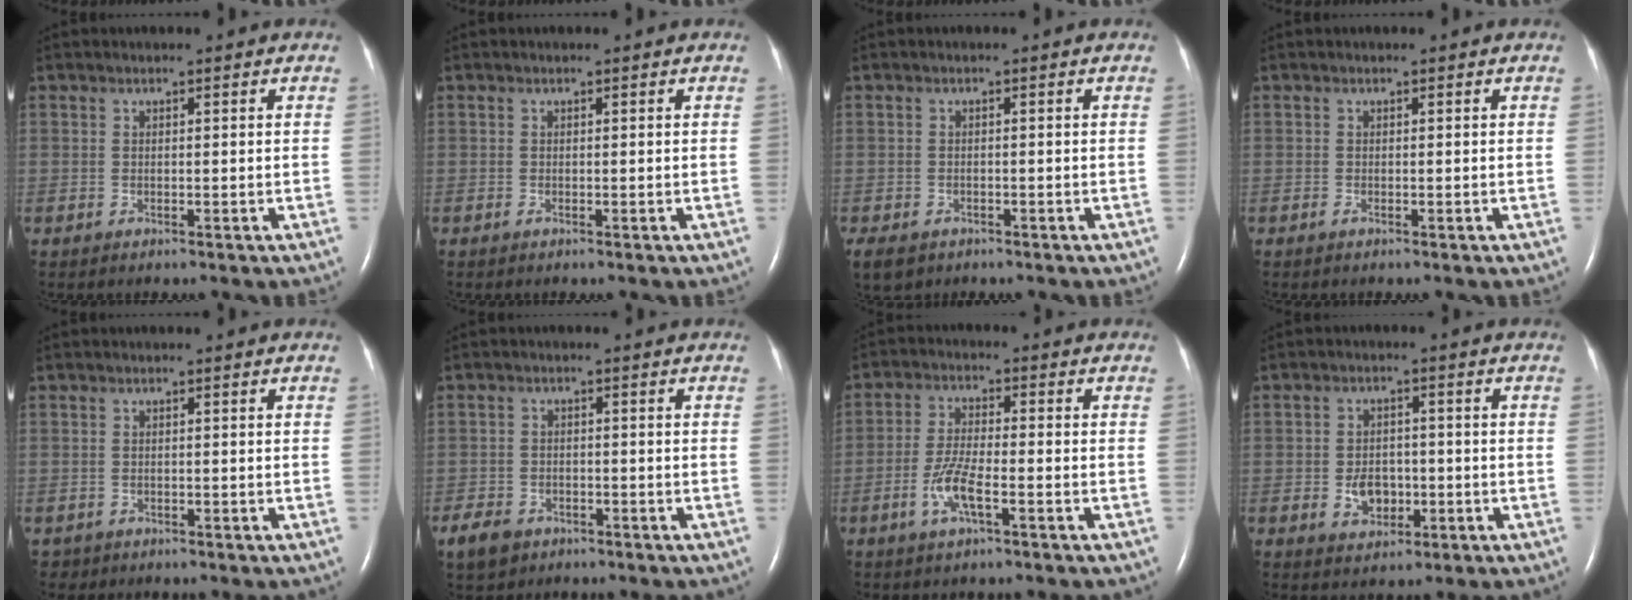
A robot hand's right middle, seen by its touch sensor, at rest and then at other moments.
{"total": 0.0}
{"total": 6.4, "force": [-3.9, 4.3, 2.7], "torque": [-0.062, -0.007, -0.055]}
{"total": 0.0}
{"total": 1.0, "force": [-0.6, 0.8, -0.1], "torque": [-0.006, 0.002, -0.006]}
{"total": 5.0, "force": [-3.3, 3.2, 1.7], "torque": [-0.038, 0.000, -0.053]}
{"total": 5.6, "force": [-2.4, 1.0, 5.0], "torque": [-0.108, -0.003, -0.048]}
{"total": 4.5, "force": [-1.1, 3.2, 2.9], "torque": [-0.052, 0.006, -0.013]}